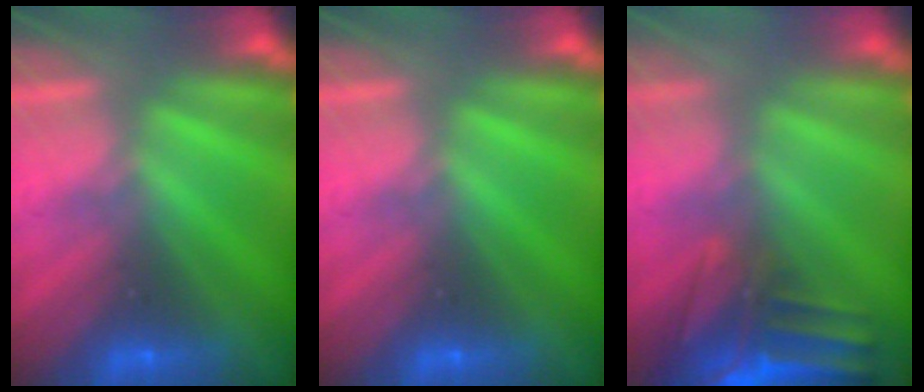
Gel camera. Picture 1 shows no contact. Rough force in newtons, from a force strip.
{"total": 0.0}
{"total": 8.4}